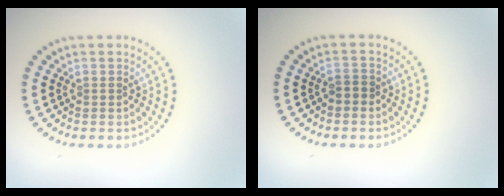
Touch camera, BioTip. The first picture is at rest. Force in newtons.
{"total": 1.0, "press": 0.9, "slide": 0.3}